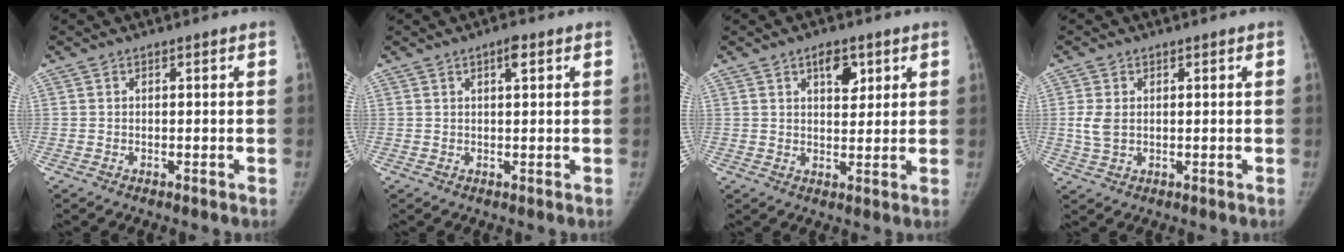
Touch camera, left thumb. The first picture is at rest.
{"total": 2.0, "force": [1.0, 0.6, 1.7], "torque": [-0.019, -0.006, 0.012]}
{"total": 5.0, "force": [2.5, 2.8, 3.3], "torque": [-0.023, -0.018, 0.036]}
{"total": 3.6, "force": [0.3, 2.6, 2.5], "torque": [-0.050, -0.007, 0.011]}